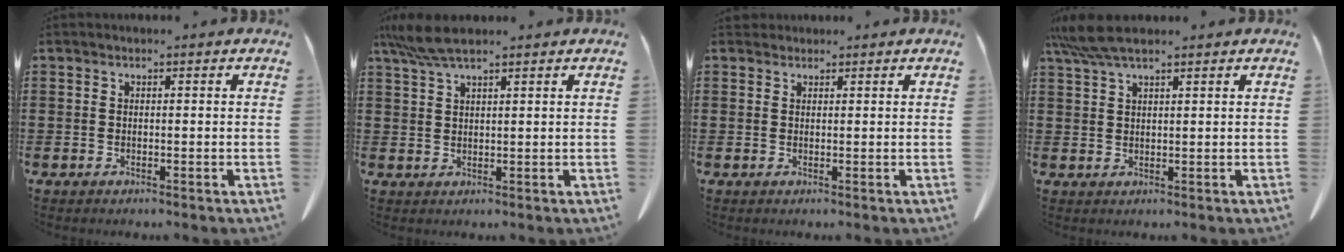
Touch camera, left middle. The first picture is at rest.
{"total": 5.1, "force": [3.9, 0.7, 3.3], "torque": [-0.072, -0.002, 0.072]}
{"total": 1.1, "force": [1.0, 0.5, 0.1], "torque": [-0.004, 0.002, 0.020]}
{"total": 5.3, "force": [3.9, 0.8, 3.4], "torque": [-0.076, -0.002, 0.074]}